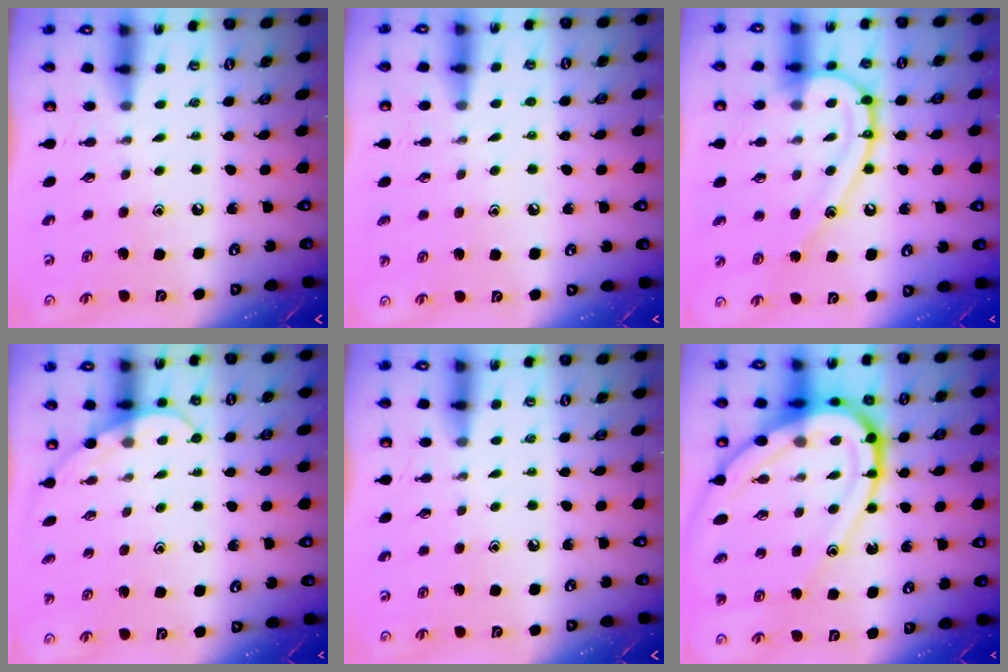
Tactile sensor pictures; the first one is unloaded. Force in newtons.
{"total": 7.2, "press": 7.2, "slide": 0.8}
{"total": 15.6, "press": 15.5, "slide": 1.6}
{"total": 4.4, "press": 4.4, "slide": 0.4}
{"total": 0.0}
{"total": 21.5, "press": 21.4, "slide": 2.2}